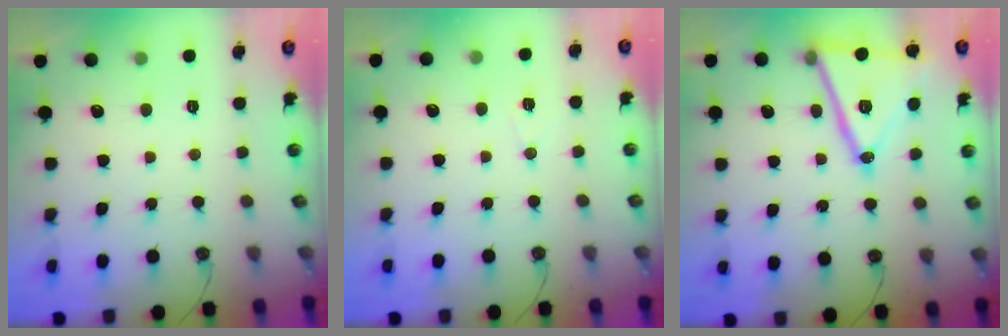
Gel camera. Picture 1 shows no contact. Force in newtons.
{"total": 3.9, "press": 3.3, "slide": 2.2}
{"total": 19.4, "press": 19.1, "slide": 3.4}